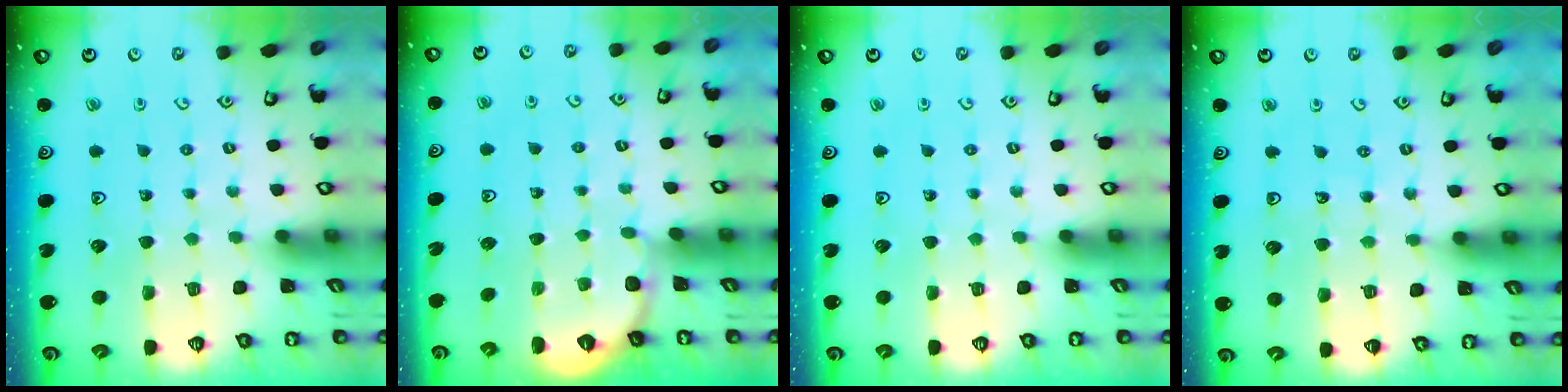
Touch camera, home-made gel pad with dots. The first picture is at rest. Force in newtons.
{"total": 1.3, "press": 1.3, "slide": 0.1}
{"total": 0.0}
{"total": 5.8, "press": 5.5, "slide": 1.9}